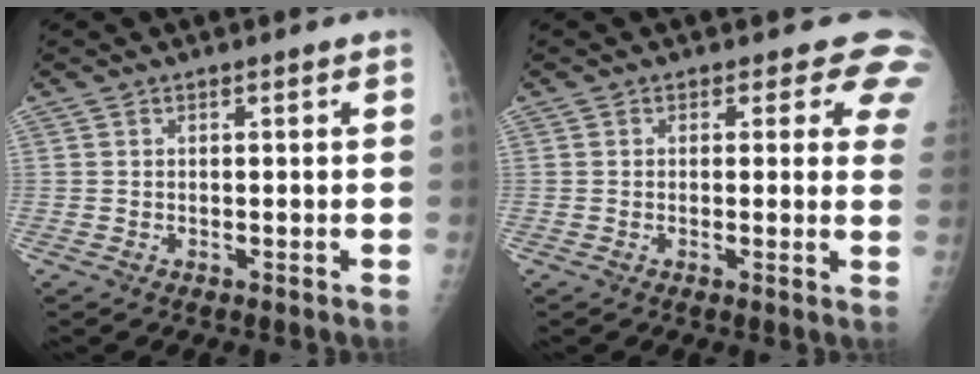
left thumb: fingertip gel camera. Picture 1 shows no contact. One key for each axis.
{"total": 5.5, "fx": 4.1, "fy": 3.0, "fz": 2.1, "tx": 0.014, "ty": -0.015, "tz": 0.018}